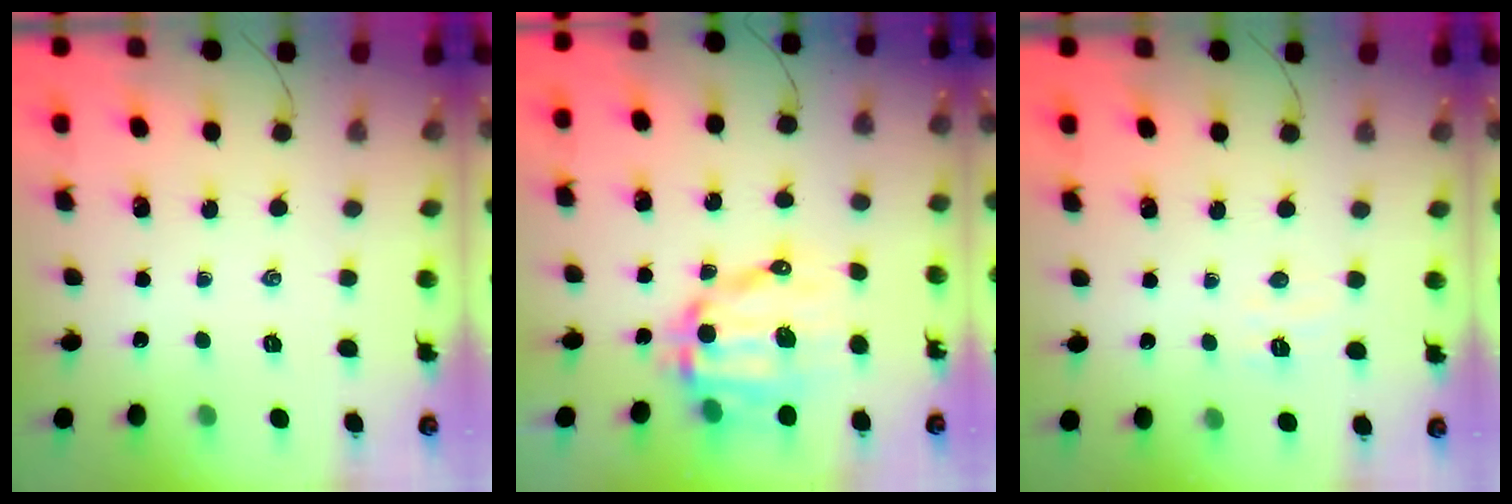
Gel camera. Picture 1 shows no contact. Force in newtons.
{"total": 11.8, "press": 11.5, "slide": 2.6}
{"total": 4.8, "press": 4.7, "slide": 1.1}